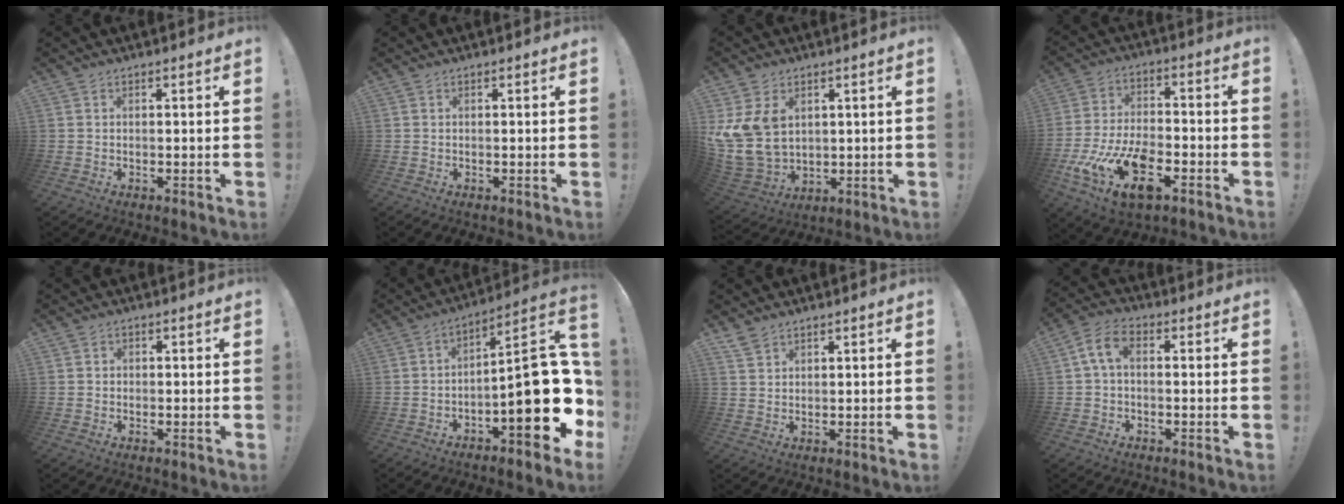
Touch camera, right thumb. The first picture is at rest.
{"total": 0.0}
{"total": 13.1, "force": [4.4, 9.9, 7.3], "torque": [-0.167, -0.027, 0.094]}
{"total": 17.8, "force": [-8.1, 9.6, 12.6], "torque": [-0.233, 0.036, -0.135]}
{"total": 0.9, "force": [-0.3, 0.9, 0.2], "torque": [-0.004, 0.003, -0.005]}
{"total": 20.8, "force": [-4.2, 7.6, 18.9], "torque": [-0.250, 0.018, -0.055]}
{"total": 3.0, "force": [2.4, 1.3, 1.1], "torque": [-0.017, -0.015, 0.046]}
{"total": 6.6, "force": [0.7, 3.9, 5.2], "torque": [-0.116, 0.011, 0.017]}